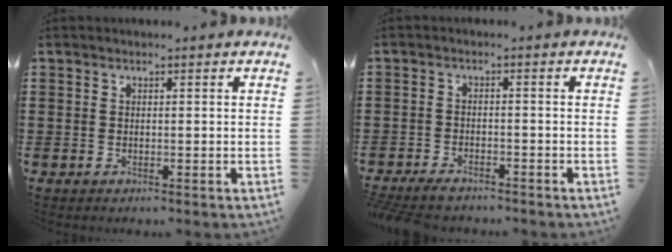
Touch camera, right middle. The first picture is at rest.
{"total": 2.7, "force": [-2.6, 0.4, 0.6], "torque": [-0.021, 0.000, -0.057]}